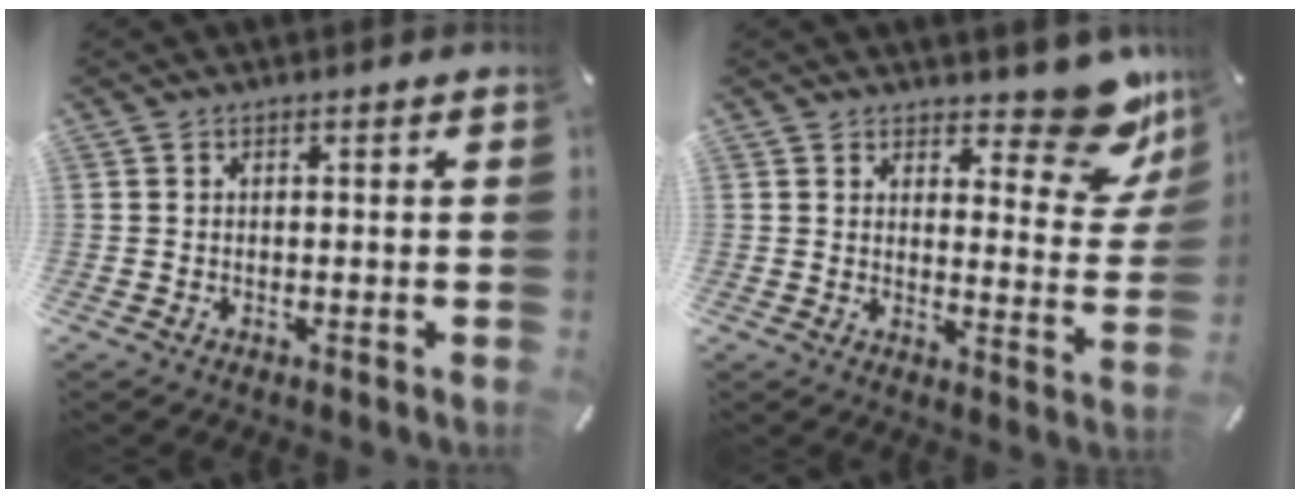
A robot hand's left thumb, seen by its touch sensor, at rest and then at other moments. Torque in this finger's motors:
{"motor_torque": [0.73, -0.35, 0.25, -0.07, 0.03]}